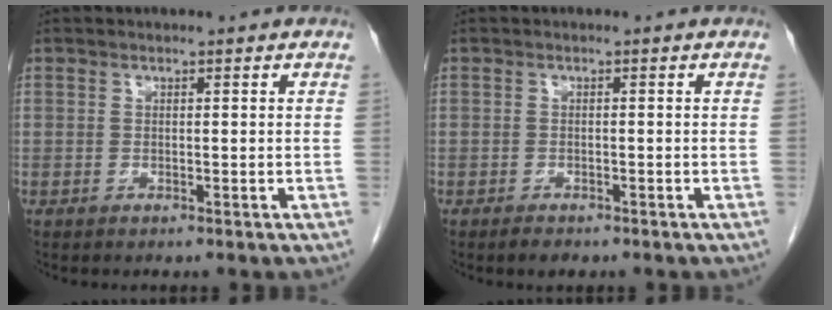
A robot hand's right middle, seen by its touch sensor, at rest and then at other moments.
{"total": 1.6, "force": [-1.2, 0.7, 0.7], "torque": [-0.016, -0.001, -0.014]}